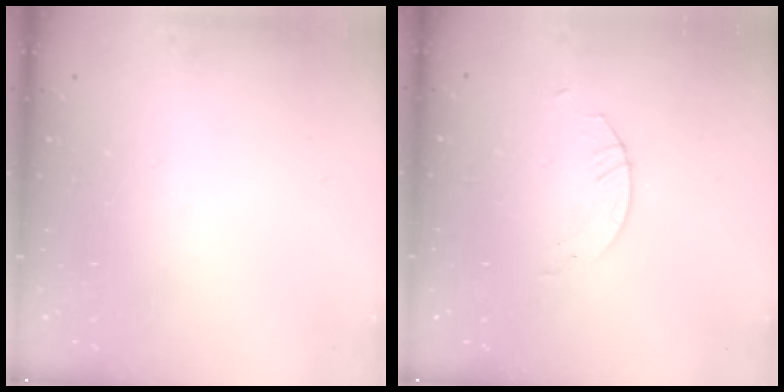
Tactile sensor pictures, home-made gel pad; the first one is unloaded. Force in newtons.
{"total": 2.6, "press": 2.6, "slide": 0.2}